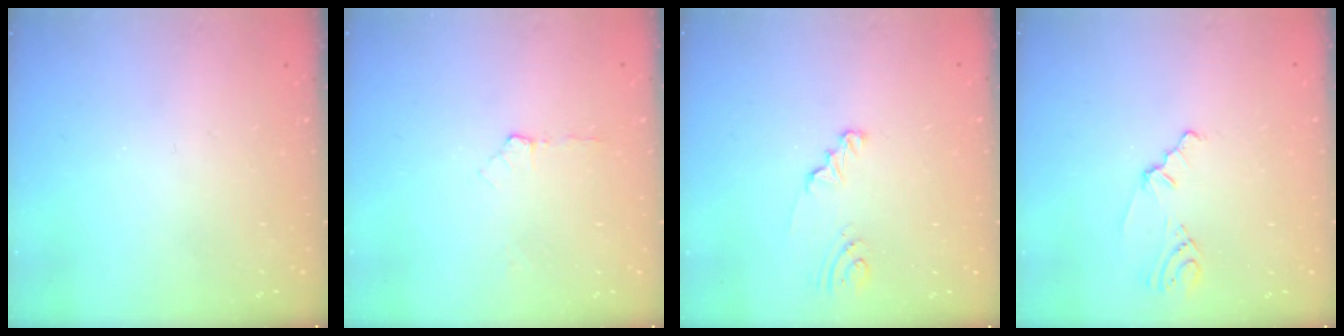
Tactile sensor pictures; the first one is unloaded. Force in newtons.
{"total": 5.8, "press": 4.7, "slide": 3.4}
{"total": 2.0, "press": 2.0, "slide": 0.2}
{"total": 1.5, "press": 1.4, "slide": 0.7}